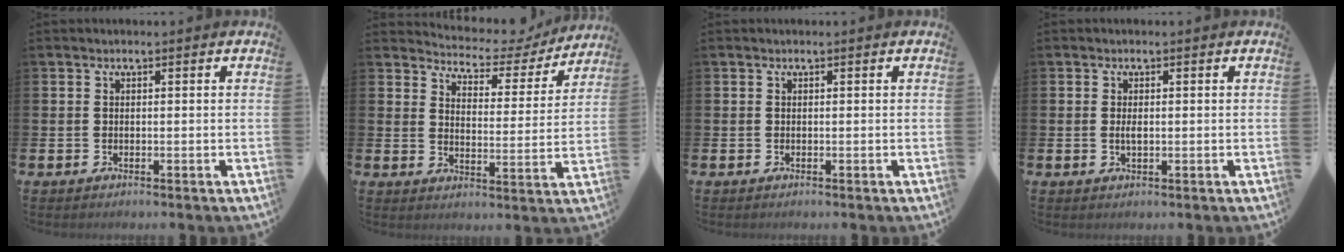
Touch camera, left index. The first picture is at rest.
{"total": 4.6, "force": [4.3, 1.5, 0.3], "torque": [-0.031, -0.041, 0.067]}
{"total": 0.0}
{"total": 1.3, "force": [0.1, 0.6, 1.2], "torque": [-0.020, 0.001, -0.001]}